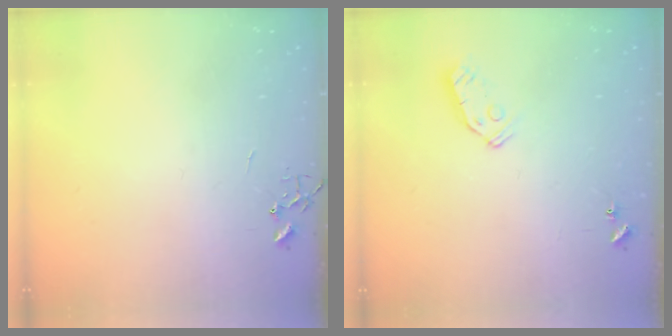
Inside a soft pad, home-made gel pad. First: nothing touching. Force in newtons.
{"total": 6.5, "press": 6.5, "slide": 0.4}